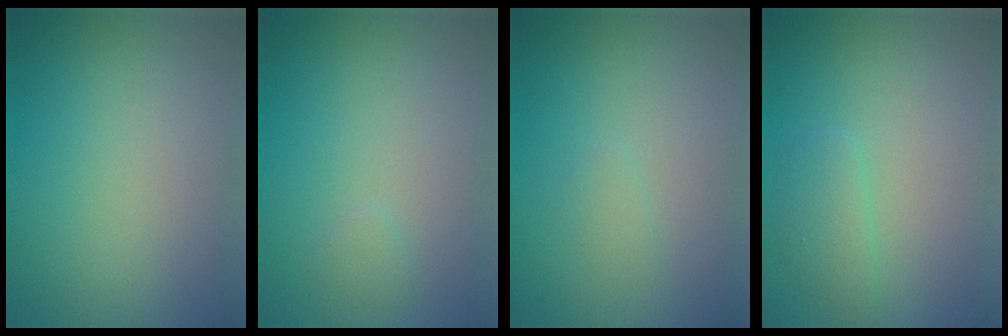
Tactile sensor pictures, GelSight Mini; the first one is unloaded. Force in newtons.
{"total": 0.6, "press": 0.6, "slide": 0.1}
{"total": 0.7, "press": 0.7, "slide": 0.0}
{"total": 1.5, "press": 1.5, "slide": 0.1}